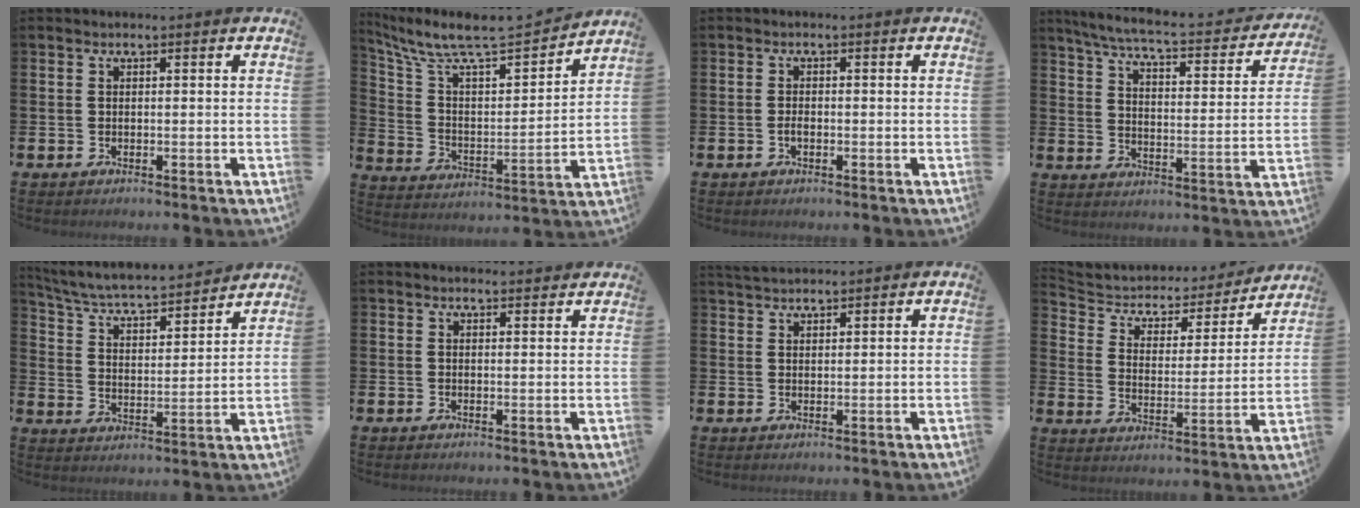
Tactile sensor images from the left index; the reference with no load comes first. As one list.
[{"total": 9.4, "force": [8.4, 2.0, 3.6], "torque": [-0.111, -0.062, 0.141]}, {"total": 1.1, "force": [-0.5, 0.6, 0.9], "torque": [-0.020, 0.002, -0.009]}, {"total": 5.8, "force": [5.2, 0.7, 2.6], "torque": [-0.075, -0.040, 0.081]}, {"total": 5.6, "force": [5.2, 0.9, 1.9], "torque": [-0.067, -0.043, 0.082]}, {"total": 1.4, "force": [1.4, 0.2, 0.0], "torque": [0.010, -0.008, 0.024]}, {"total": 2.4, "force": [2.4, 0.4, 0.2], "torque": [-0.008, -0.006, 0.044]}, {"total": 4.8, "force": [4.0, 2.4, 0.9], "torque": [-0.050, -0.031, 0.060]}]